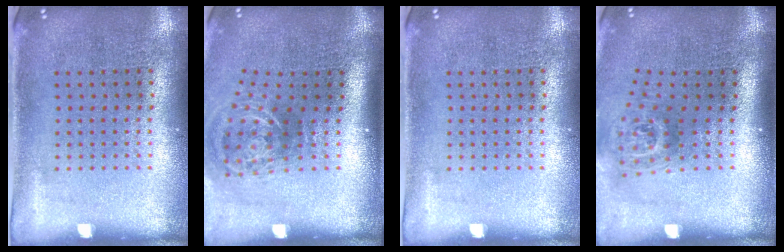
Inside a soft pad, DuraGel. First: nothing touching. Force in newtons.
{"total": 2.2, "press": 1.4, "slide": 1.7}
{"total": 0.0}
{"total": 1.8, "press": 1.2, "slide": 1.4}